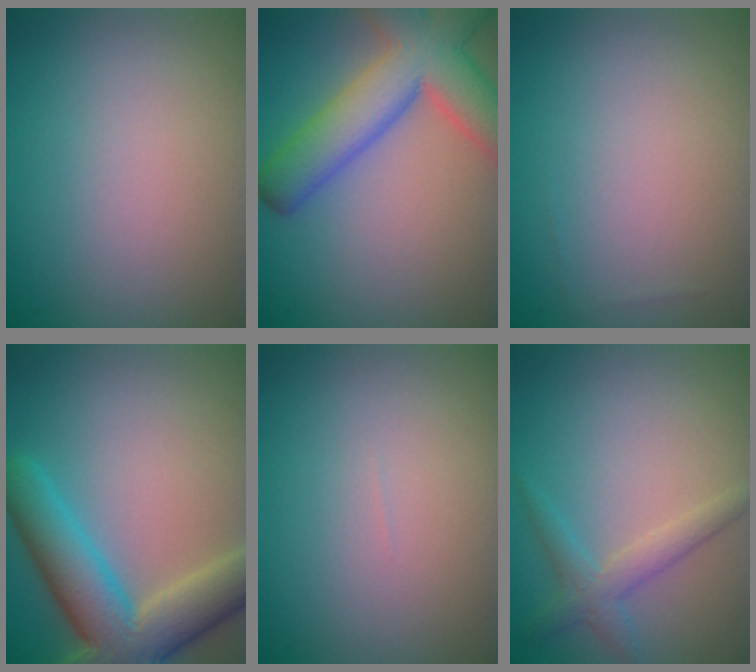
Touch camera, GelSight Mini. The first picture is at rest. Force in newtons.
{"total": 8.7, "press": 8.6, "slide": 0.5}
{"total": 0.0}
{"total": 8.9, "press": 8.9, "slide": 0.5}
{"total": 0.0}
{"total": 2.3, "press": 2.3, "slide": 0.2}